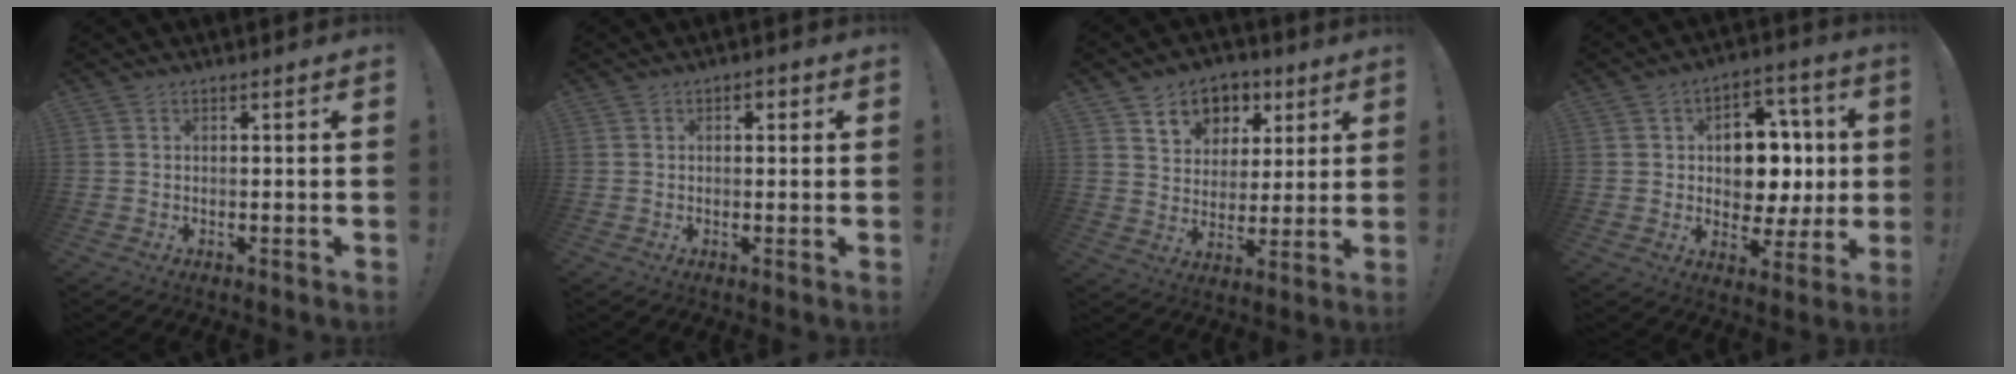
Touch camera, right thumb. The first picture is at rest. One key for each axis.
{"total": 1.8, "fx": 0.1, "fy": 1.3, "fz": 1.2, "tx": -0.009, "ty": 0.001, "tz": -0.003}
{"total": 9.3, "fx": 4.9, "fy": 7.4, "fz": 2.6, "tx": -0.028, "ty": -0.033, "tz": 0.094}
{"total": 12.3, "fx": 2.0, "fy": 9.6, "fz": 7.4, "tx": -0.095, "ty": -0.008, "tz": 0.049}